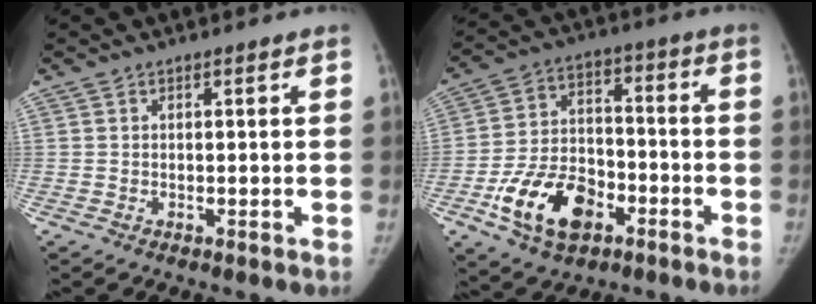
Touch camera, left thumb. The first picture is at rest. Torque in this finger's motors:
{"motor_torque": [-0.21, 0.41, 1.27, 0.80, 0.10]}